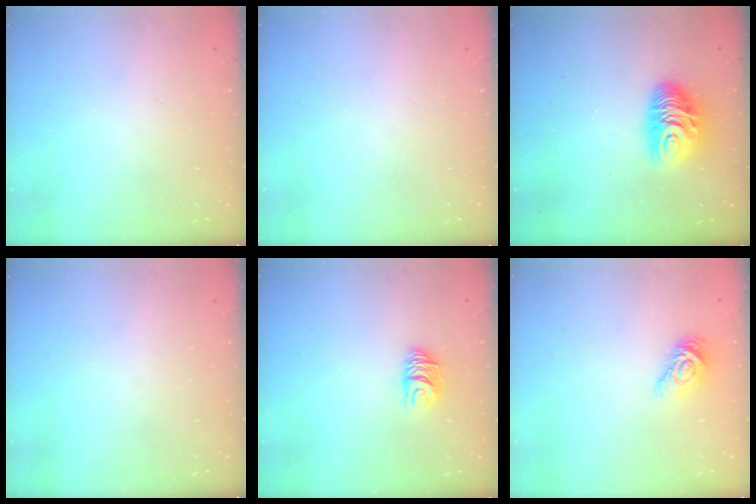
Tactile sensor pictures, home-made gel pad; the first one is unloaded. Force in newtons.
{"total": 0.0}
{"total": 10.3, "press": 10.2, "slide": 0.7}
{"total": 0.0}
{"total": 6.1, "press": 6.1, "slide": 0.6}
{"total": 9.4, "press": 9.4, "slide": 0.5}